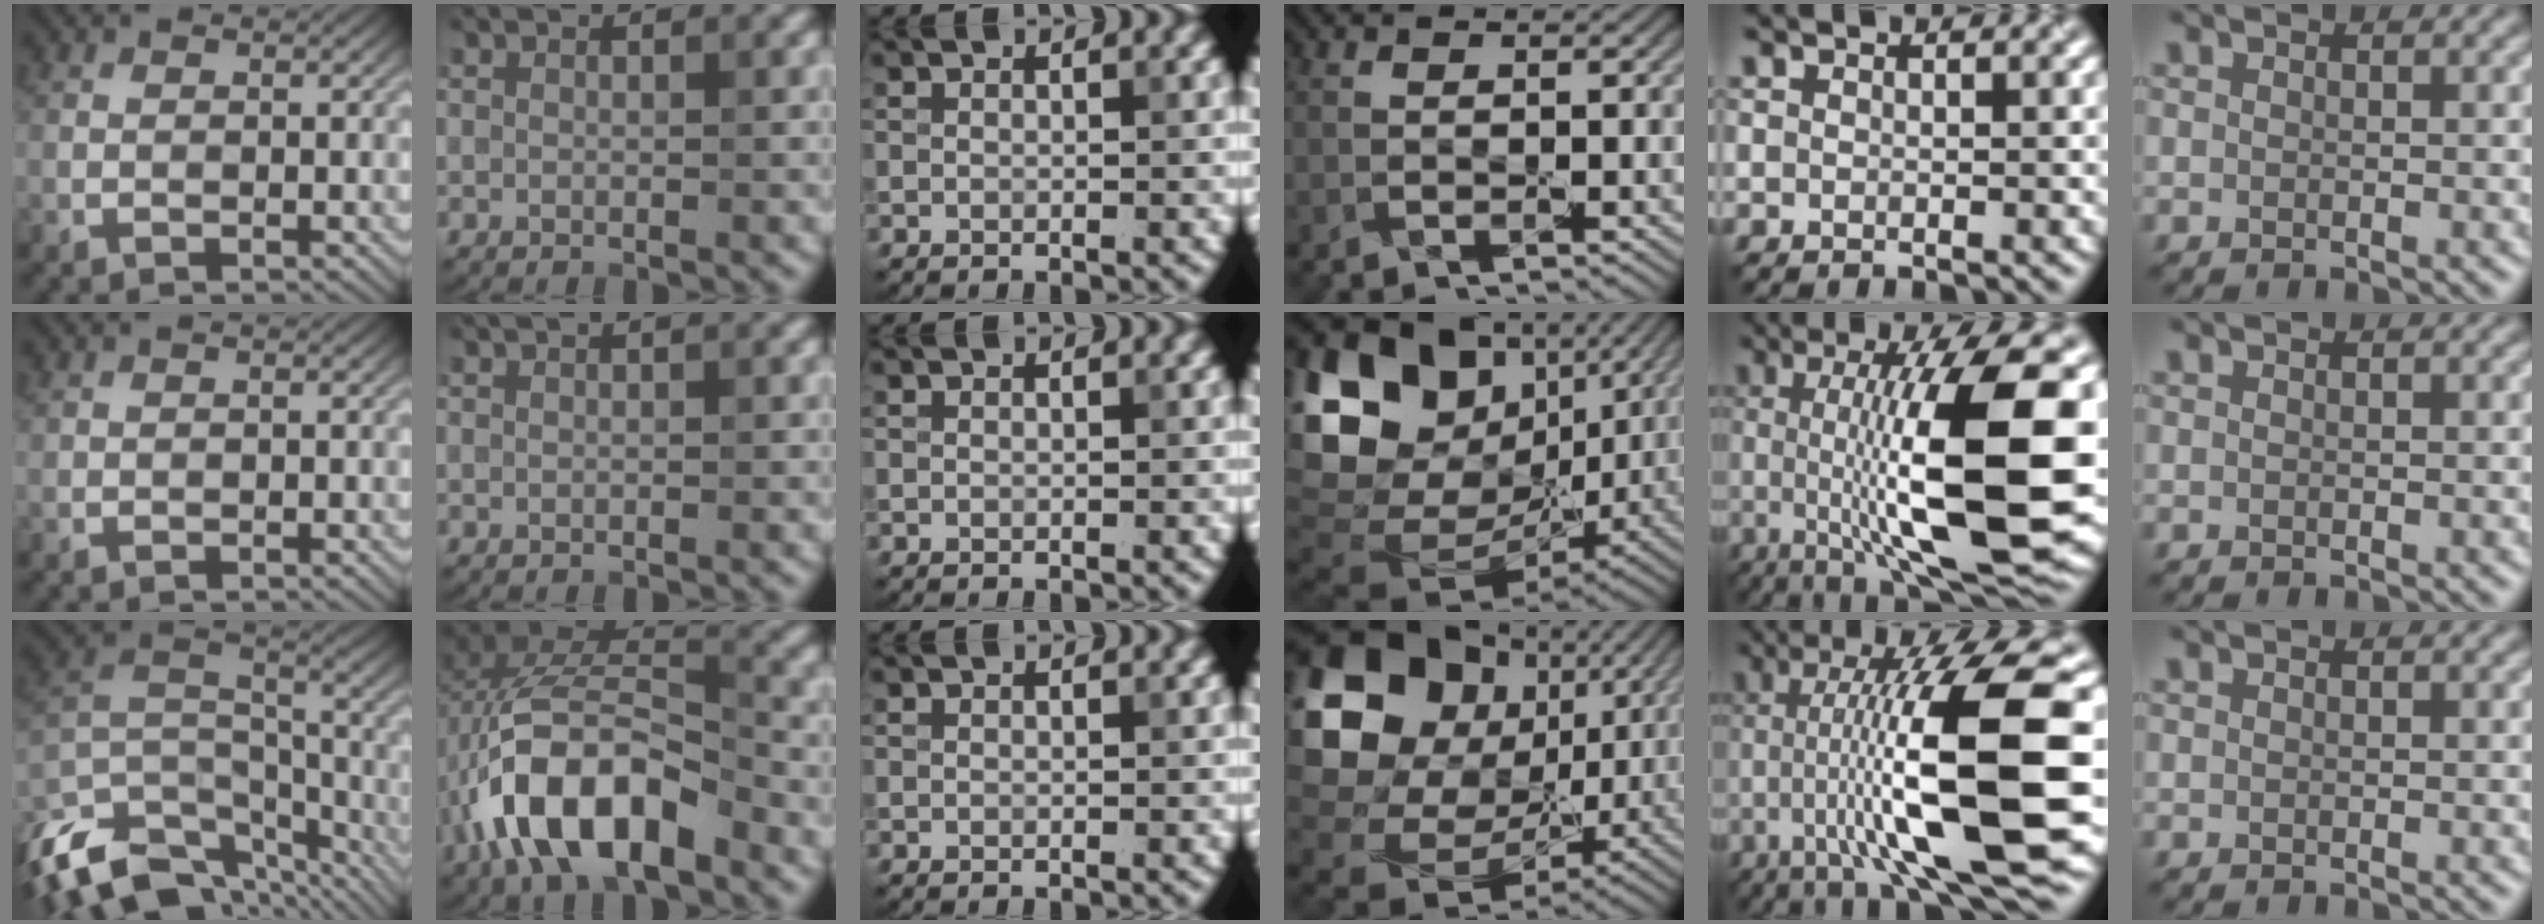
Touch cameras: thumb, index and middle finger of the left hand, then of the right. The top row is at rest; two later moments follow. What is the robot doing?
{"motion": "peel", "object": "postage stamp"}